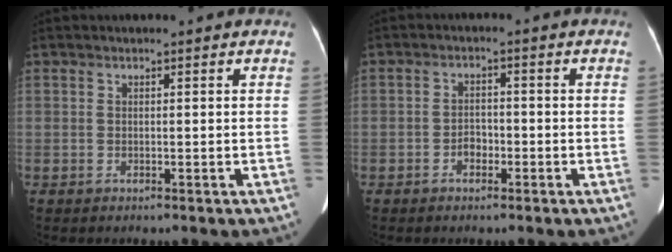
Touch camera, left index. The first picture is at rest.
{"total": 2.3, "force": [-1.2, 1.5, 1.3], "torque": [-0.021, 0.006, -0.021]}